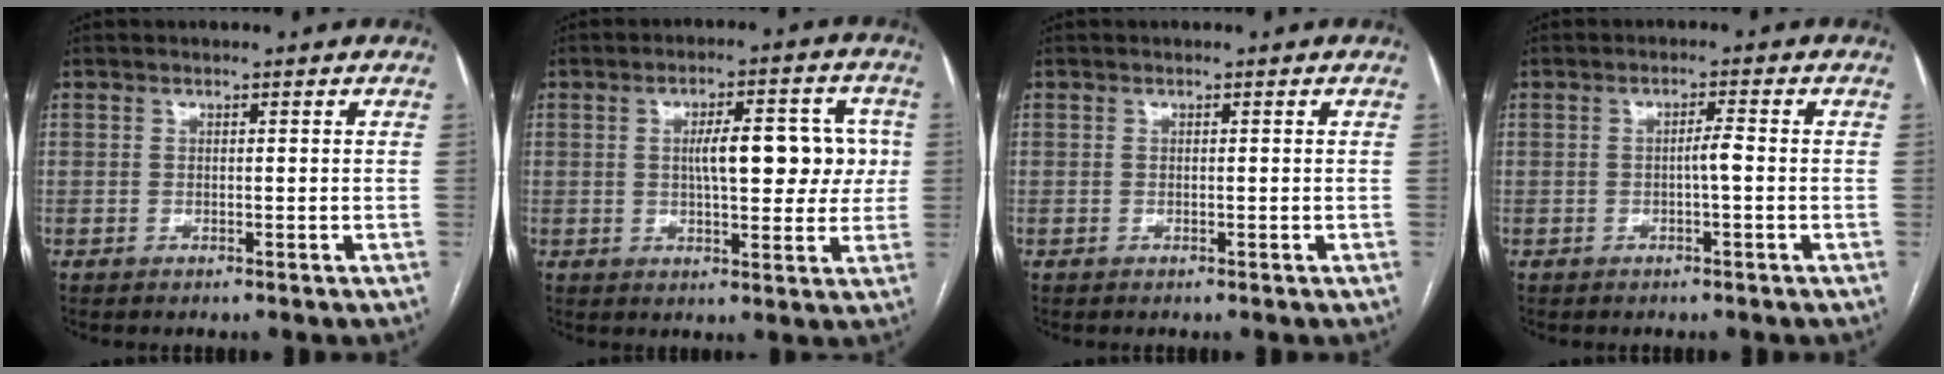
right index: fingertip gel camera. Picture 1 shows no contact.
{"total": 9.7, "force": [1.3, 3.5, 8.9], "torque": [-0.119, 0.028, 0.021]}
{"total": 0.0}
{"total": 1.9, "force": [-0.4, 0.0, 1.9], "torque": [-0.030, 0.002, -0.007]}